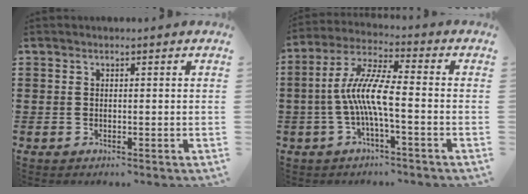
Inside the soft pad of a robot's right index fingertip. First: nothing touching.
{"total": 8.5, "force": [-1.9, 1.3, 8.1], "torque": [-0.176, -0.008, -0.043]}